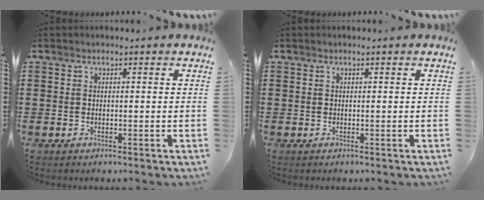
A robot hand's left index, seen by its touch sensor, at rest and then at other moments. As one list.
[{"total": 0.0}]